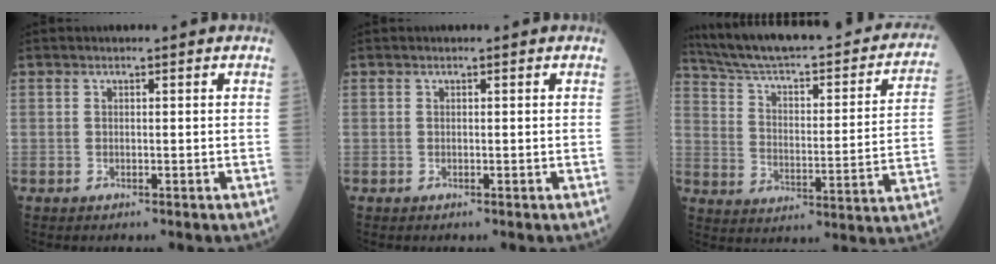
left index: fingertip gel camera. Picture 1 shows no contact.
{"total": 0.0}
{"total": 28.3, "force": [23.8, 5.8, 14.1], "torque": [-0.213, -0.019, 0.312]}